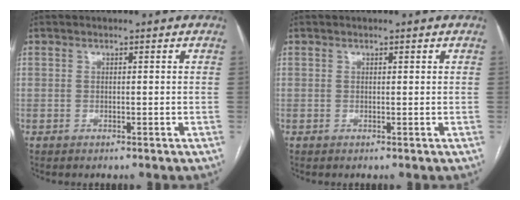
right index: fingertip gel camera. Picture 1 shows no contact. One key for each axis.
{"total": 0.0}